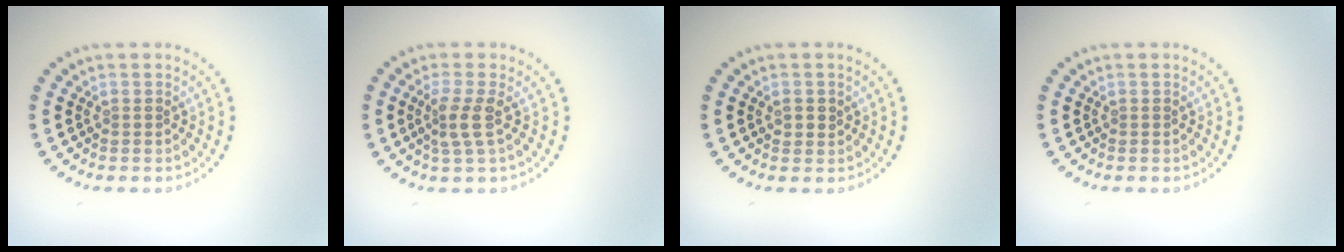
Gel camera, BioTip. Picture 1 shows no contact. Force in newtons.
{"total": 2.3, "press": 1.7, "slide": 1.6}
{"total": 1.2, "press": 1.2, "slide": 0.3}
{"total": 0.0}